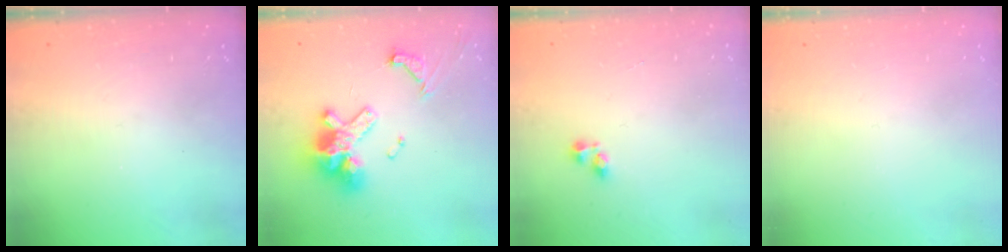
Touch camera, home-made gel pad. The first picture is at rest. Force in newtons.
{"total": 14.0, "press": 13.8, "slide": 2.3}
{"total": 3.6, "press": 3.6, "slide": 0.1}
{"total": 0.0}